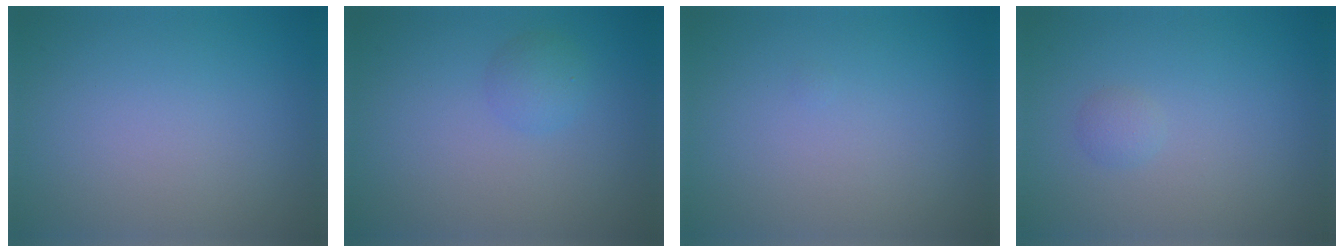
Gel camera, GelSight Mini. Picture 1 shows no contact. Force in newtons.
{"total": 1.6, "press": 1.5, "slide": 0.1}
{"total": 0.0}
{"total": 0.9, "press": 0.9, "slide": 0.0}